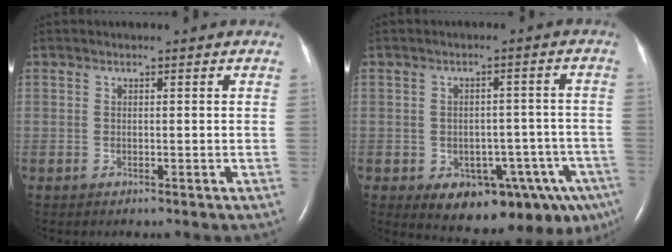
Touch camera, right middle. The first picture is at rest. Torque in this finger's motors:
{"motor_torque": [0.82, -0.68, 0.16, 0.11]}